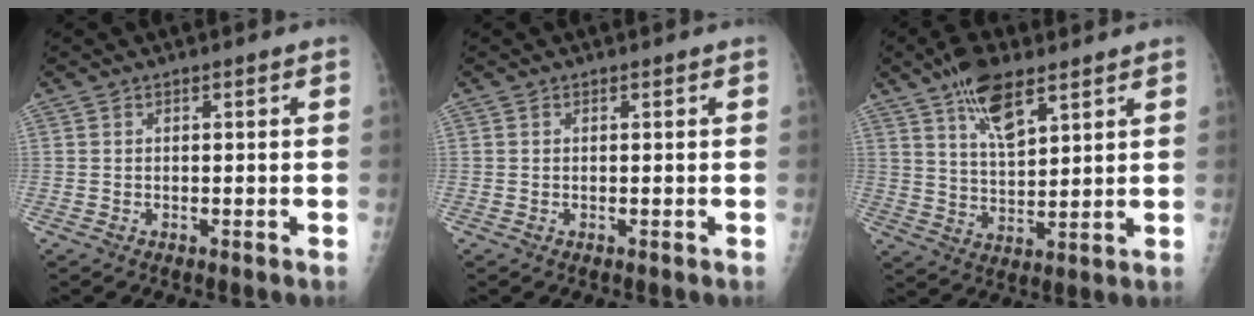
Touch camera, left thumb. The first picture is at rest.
{"total": 0.0}
{"total": 10.4, "force": [6.3, 4.2, 7.1], "torque": [-0.110, -0.028, 0.117]}